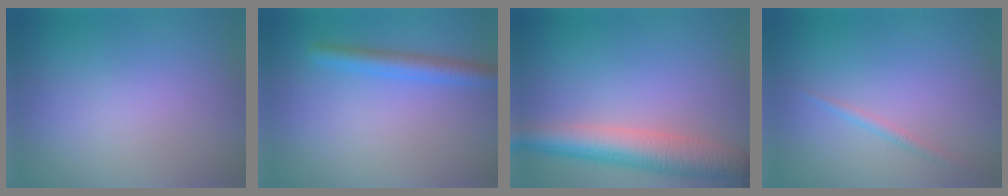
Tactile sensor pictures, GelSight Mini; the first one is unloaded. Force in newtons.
{"total": 2.8, "press": 2.8, "slide": 0.1}
{"total": 6.4, "press": 6.4, "slide": 0.3}
{"total": 0.9, "press": 0.9, "slide": 0.0}